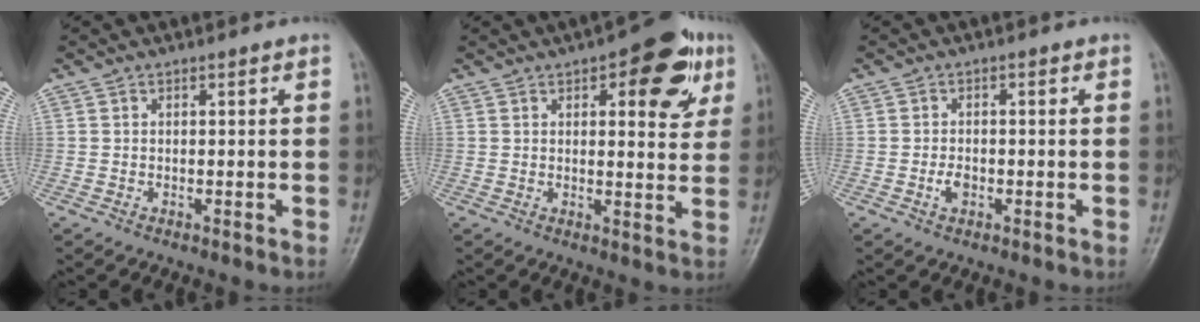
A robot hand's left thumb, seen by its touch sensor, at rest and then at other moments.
{"total": 11.5, "force": [5.1, 5.0, 9.1], "torque": [-0.072, -0.012, 0.056]}
{"total": 2.3, "force": [-0.8, 1.5, 1.5], "torque": [-0.022, 0.002, -0.017]}